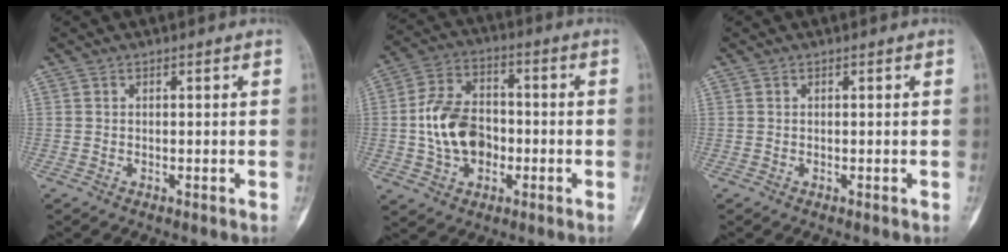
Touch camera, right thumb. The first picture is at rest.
{"total": 12.5, "force": [-1.7, 8.8, 8.6], "torque": [-0.135, 0.028, -0.033]}
{"total": 0.0}